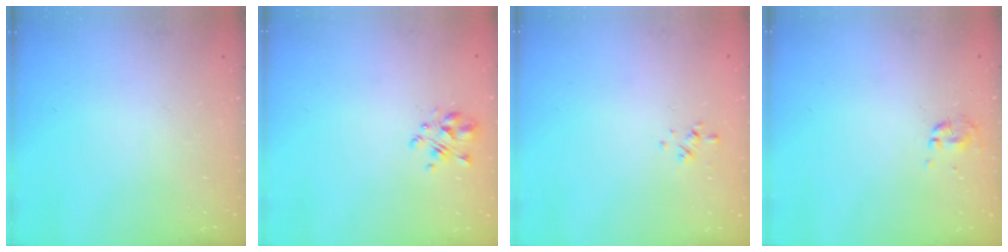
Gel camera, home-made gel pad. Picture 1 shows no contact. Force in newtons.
{"total": 2.5, "press": 2.4, "slide": 0.8}
{"total": 0.6, "press": 0.3, "slide": 0.5}
{"total": 0.0}